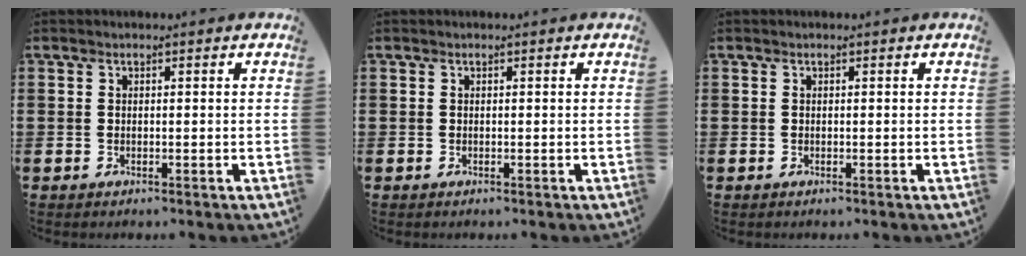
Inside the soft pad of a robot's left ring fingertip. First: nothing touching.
{"total": 0.0}
{"total": 0.0}